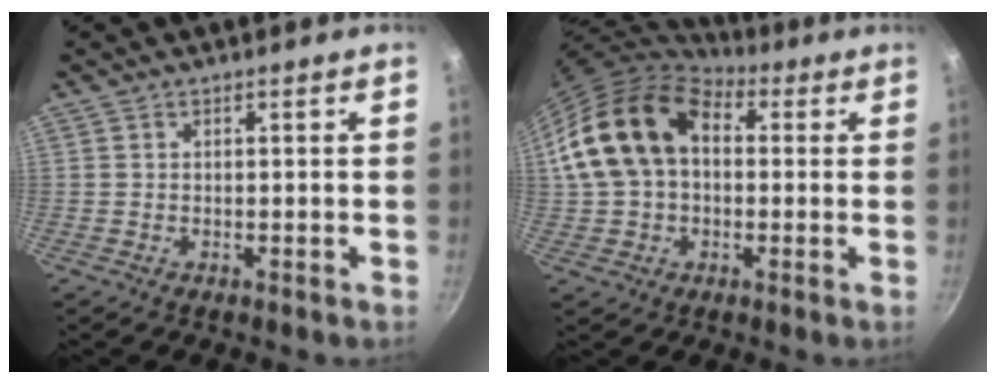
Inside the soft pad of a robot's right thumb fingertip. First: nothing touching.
{"total": 16.1, "force": [2.8, 11.4, 11.0], "torque": [-0.185, 0.030, 0.041]}